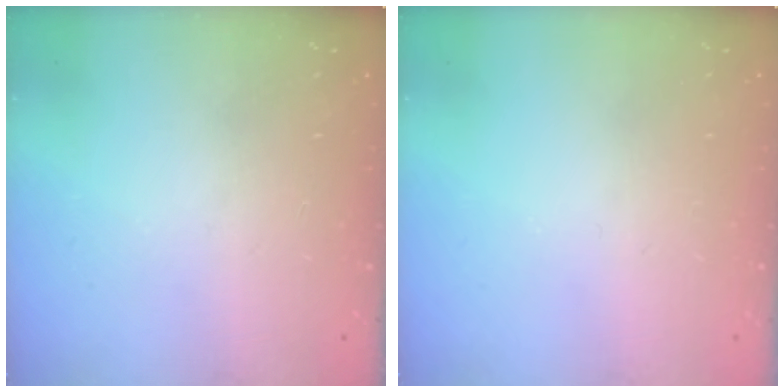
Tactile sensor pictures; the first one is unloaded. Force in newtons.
{"total": 0.0}